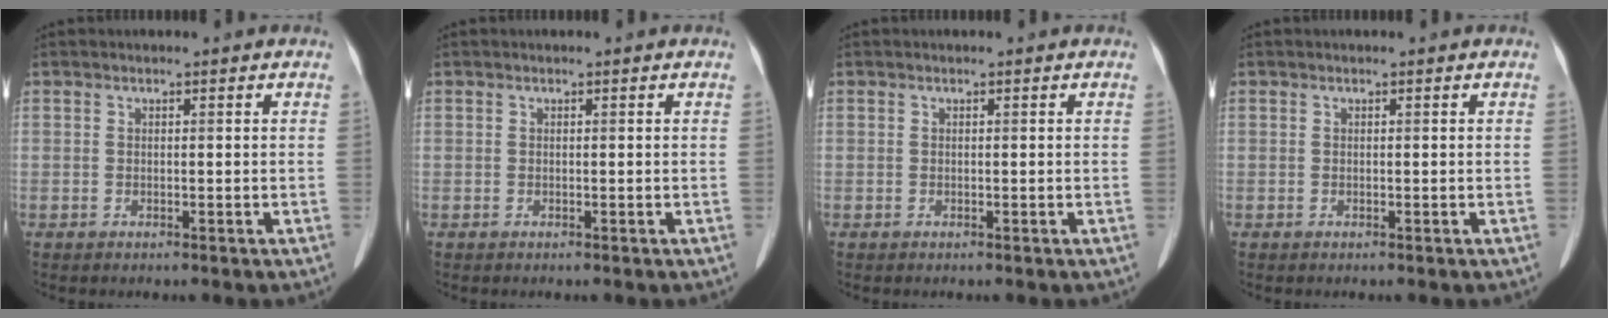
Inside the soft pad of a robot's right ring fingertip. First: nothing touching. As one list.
[{"total": 0.0}, {"total": 0.0}, {"total": 0.0}]